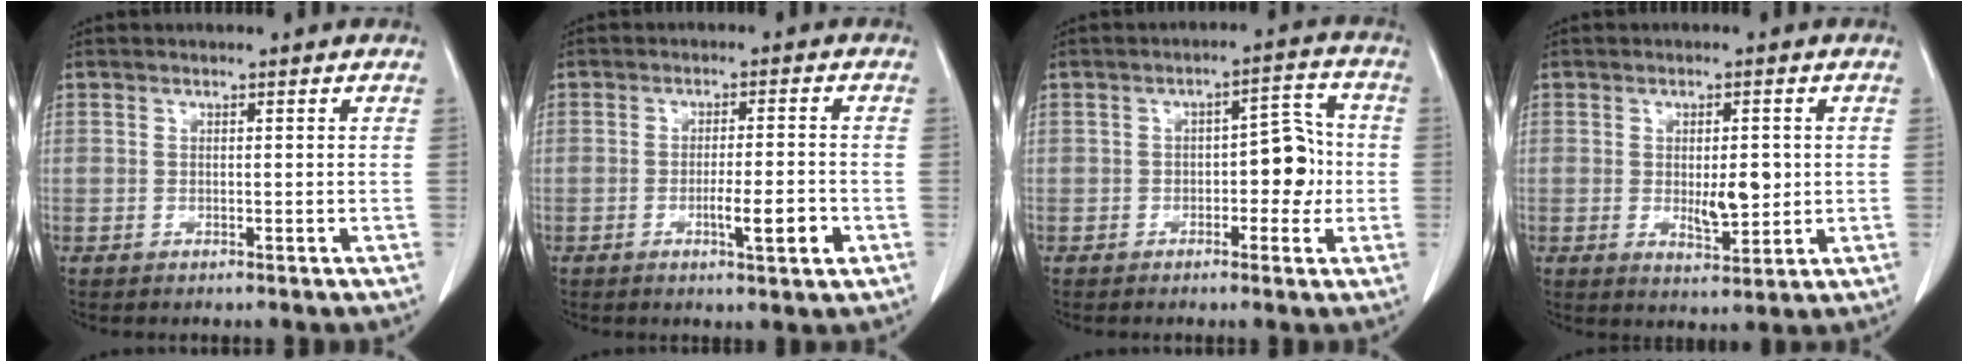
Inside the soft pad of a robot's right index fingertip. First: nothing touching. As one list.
[{"total": 5.4, "force": [-2.0, 0.4, 5.0], "torque": [-0.076, -0.004, -0.029]}, {"total": 6.3, "force": [-0.9, 3.0, 5.5], "torque": [-0.067, 0.027, -0.011]}, {"total": 5.3, "force": [-0.1, 1.9, 4.9], "torque": [-0.073, -0.008, 0.005]}]